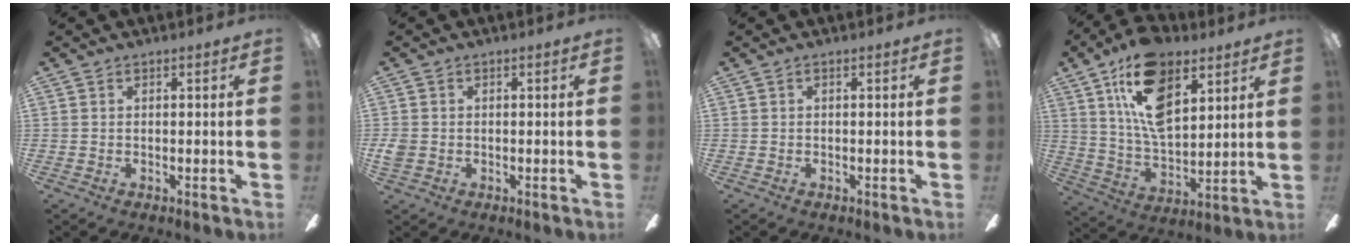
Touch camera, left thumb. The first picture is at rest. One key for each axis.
{"total": 2.5, "fx": -0.3, "fy": 2.2, "fz": 1.2, "tx": -0.019, "ty": 0.006, "tz": -0.003}
{"total": 0.0}
{"total": 18.2, "fx": 9.6, "fy": 9.8, "fz": 11.9, "tx": -0.227, "ty": -0.026, "tz": 0.172}